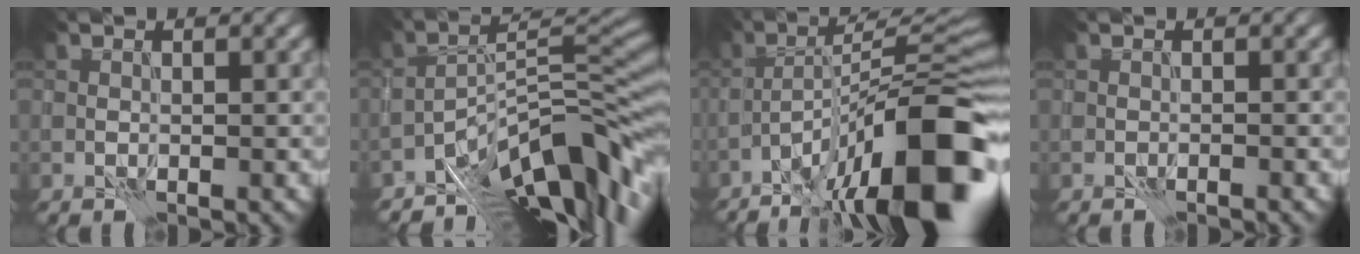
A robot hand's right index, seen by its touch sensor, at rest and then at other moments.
{"total": 11.0, "force": [-7.2, 3.3, 7.7], "torque": [-0.091, 0.017, -0.130]}
{"total": 15.6, "force": [-8.7, 3.6, 12.5], "torque": [-0.179, 0.020, -0.146]}
{"total": 0.6, "force": [-0.6, -0.1, 0.0], "torque": [0.000, 0.002, -0.011]}